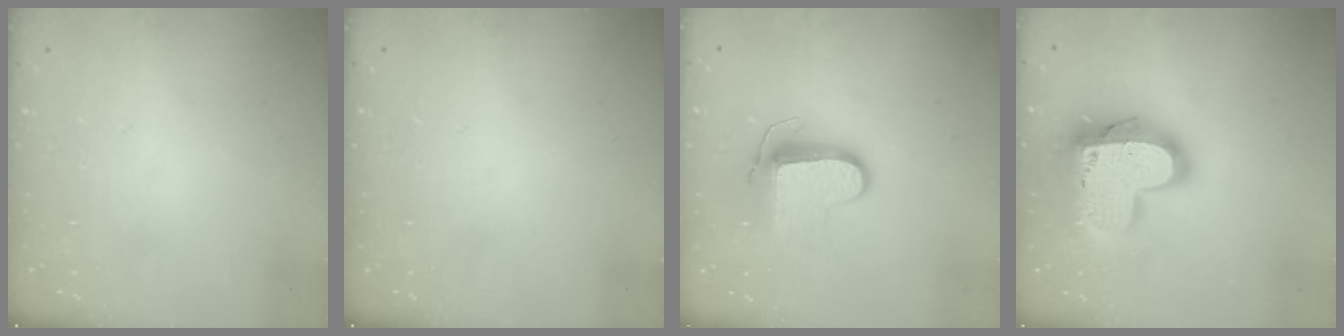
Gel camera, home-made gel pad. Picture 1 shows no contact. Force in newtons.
{"total": 0.0}
{"total": 9.4, "press": 9.4, "slide": 0.7}
{"total": 20.4, "press": 20.3, "slide": 1.6}